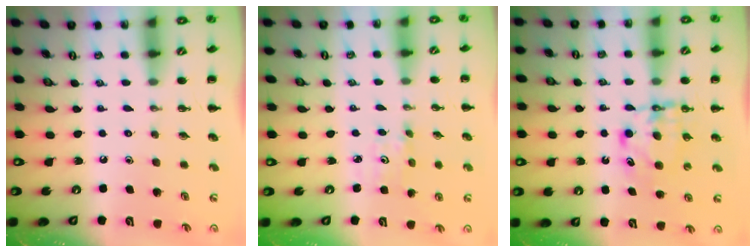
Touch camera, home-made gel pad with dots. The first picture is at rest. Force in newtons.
{"total": 2.4, "press": 2.3, "slide": 0.8}
{"total": 6.8, "press": 6.7, "slide": 0.8}